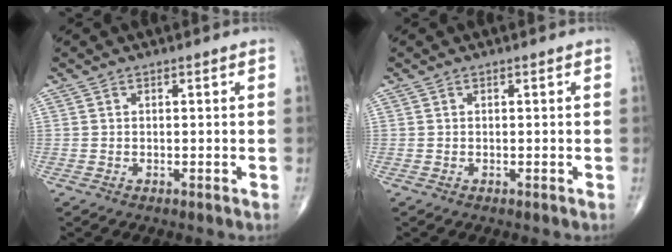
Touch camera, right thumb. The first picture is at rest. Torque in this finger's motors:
{"motor_torque": [0.00, 0.00, -0.03, 0.03, 0.00]}